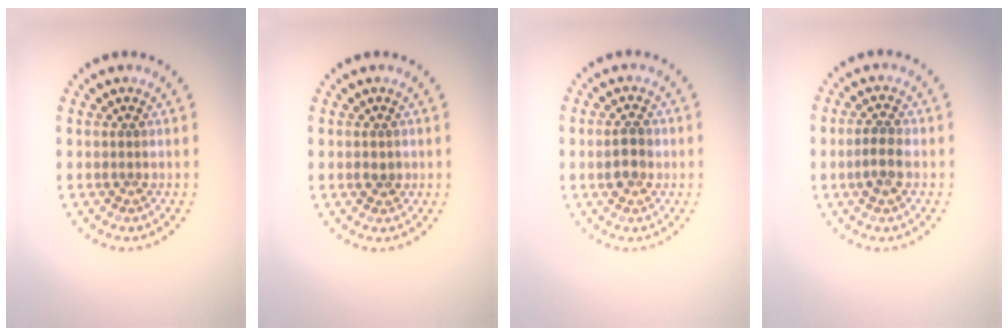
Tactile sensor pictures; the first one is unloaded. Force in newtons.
{"total": 1.0, "press": 1.0, "slide": 0.1}
{"total": 2.3, "press": 2.2, "slide": 0.2}
{"total": 1.8, "press": 1.7, "slide": 0.5}